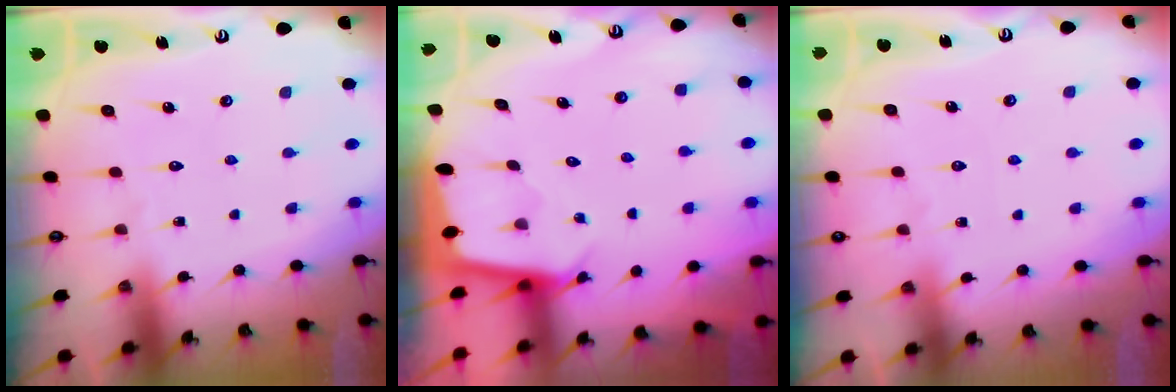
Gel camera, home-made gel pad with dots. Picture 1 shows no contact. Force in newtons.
{"total": 2.5, "press": 2.5, "slide": 0.1}
{"total": 2.2, "press": 2.2, "slide": 0.4}